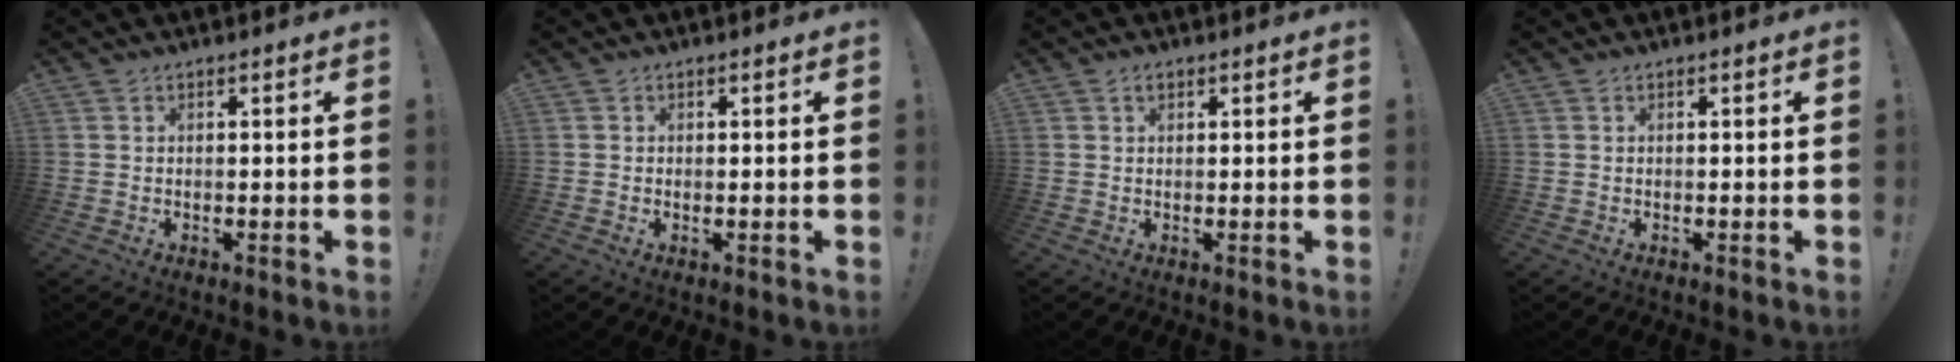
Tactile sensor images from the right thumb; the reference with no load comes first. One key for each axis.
{"total": 0.0}
{"total": 1.4, "fx": 0.8, "fy": 0.8, "fz": 0.7, "tx": -0.014, "ty": 0.003, "tz": 0.015}
{"total": 0.0}